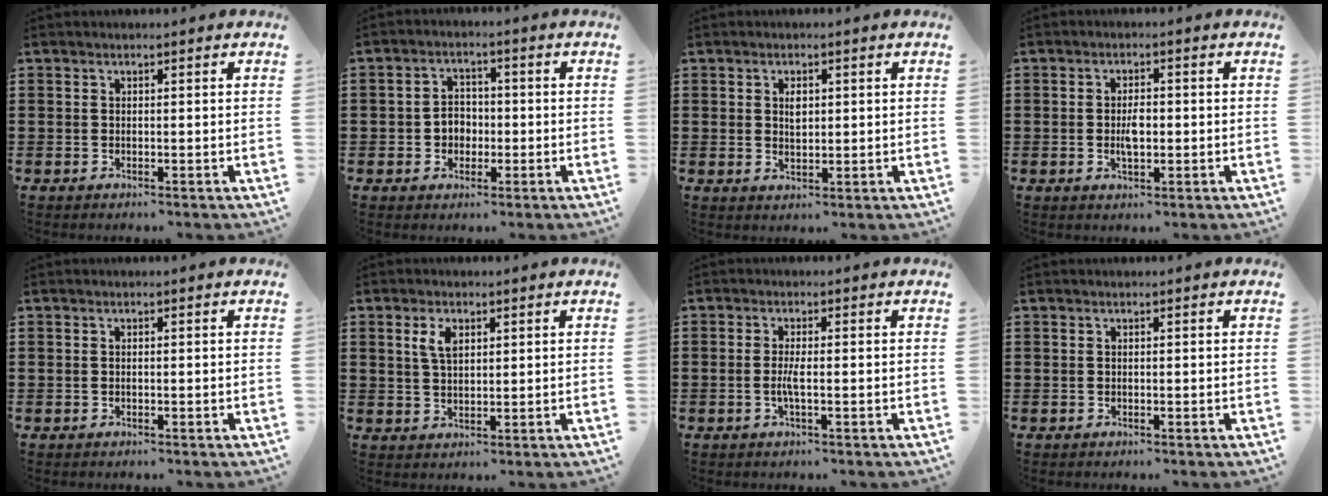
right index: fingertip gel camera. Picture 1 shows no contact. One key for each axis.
{"total": 3.1, "fx": -1.0, "fy": 2.7, "fz": 1.4, "tx": -0.033, "ty": 0.006, "tz": -0.022}
{"total": 2.3, "fx": 0.5, "fy": 1.2, "fz": 1.9, "tx": -0.032, "ty": 0.003, "tz": 0.005}
{"total": 3.2, "fx": -0.3, "fy": 1.4, "fz": 2.9, "tx": -0.062, "ty": -0.001, "tz": -0.008}
{"total": 0.0}
{"total": 3.5, "fx": 1.4, "fy": 1.7, "fz": 2.8, "tx": -0.061, "ty": 0.008, "tz": 0.024}
{"total": 2.4, "fx": -0.6, "fy": 0.3, "fz": 2.3, "tx": -0.057, "ty": -0.006, "tz": -0.016}
{"total": 0.0}